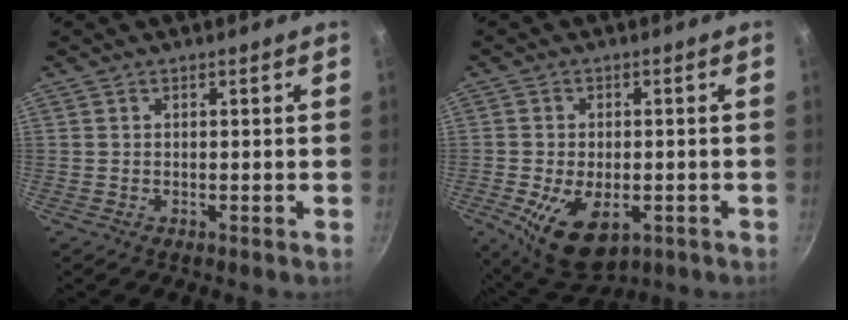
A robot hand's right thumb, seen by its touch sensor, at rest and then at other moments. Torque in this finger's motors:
{"motor_torque": [-0.17, 0.49, 0.89, -0.35, 0.09]}